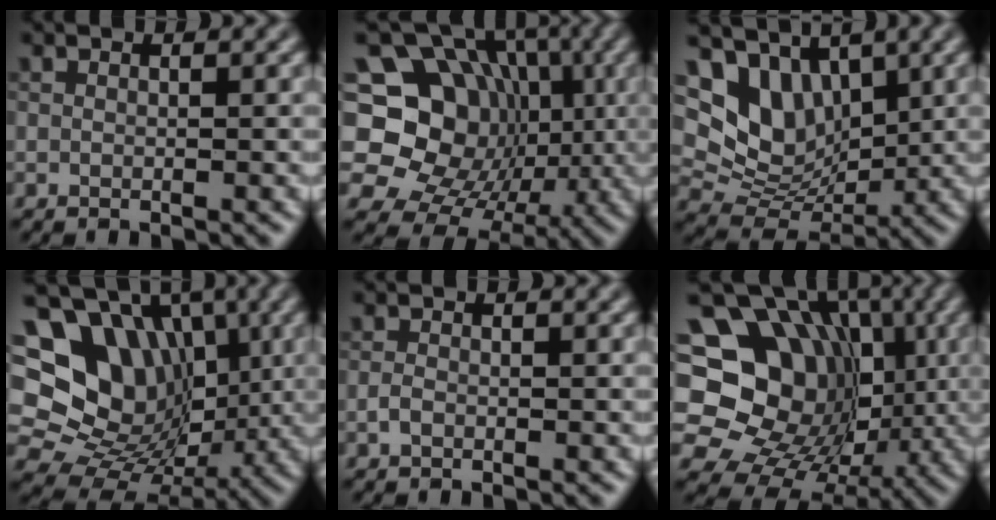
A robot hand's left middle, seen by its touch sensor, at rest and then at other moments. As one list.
[{"total": 15.8, "force": [0.6, 13.8, 7.7], "torque": [-0.120, 0.031, -0.016]}, {"total": 7.7, "force": [3.3, 5.5, 4.3], "torque": [-0.080, -0.008, 0.063]}, {"total": 17.5, "force": [4.9, 14.5, 8.4], "torque": [-0.192, 0.037, 0.082]}, {"total": 0.8, "force": [-0.4, 0.5, 0.6], "torque": [-0.011, 0.000, -0.010]}, {"total": 18.1, "force": [2.3, 15.6, 8.9], "torque": [-0.154, 0.040, 0.030]}]